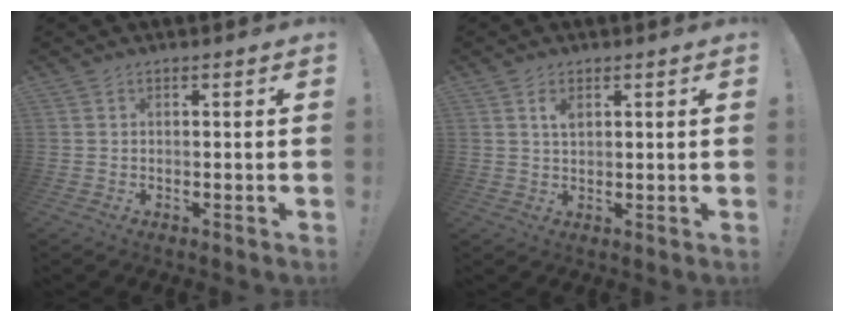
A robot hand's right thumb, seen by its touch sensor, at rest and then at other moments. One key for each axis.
{"total": 2.7, "fx": 1.3, "fy": 1.5, "fz": 1.8, "tx": -0.014, "ty": -0.008, "tz": 0.018}